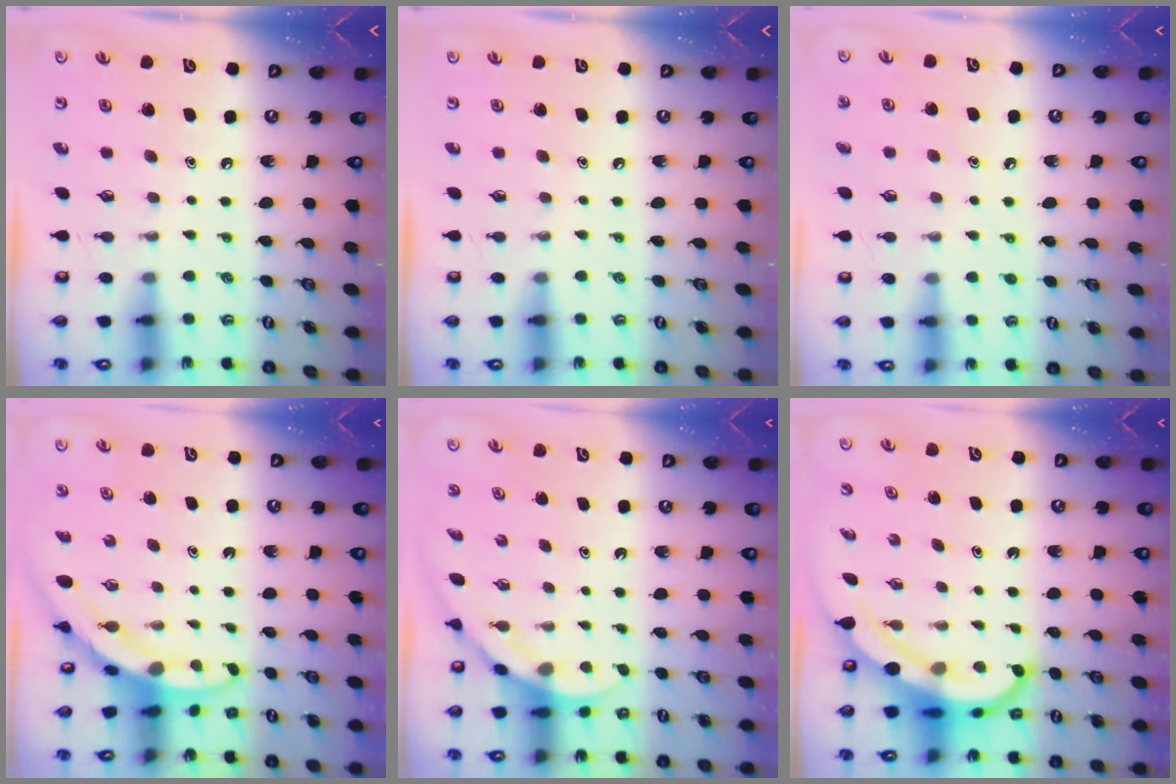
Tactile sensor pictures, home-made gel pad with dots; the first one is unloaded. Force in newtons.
{"total": 0.0}
{"total": 4.8, "press": 4.8, "slide": 0.5}
{"total": 3.3, "press": 3.3, "slide": 0.2}
{"total": 4.1, "press": 4.1, "slide": 0.3}
{"total": 6.5, "press": 6.5, "slide": 0.8}